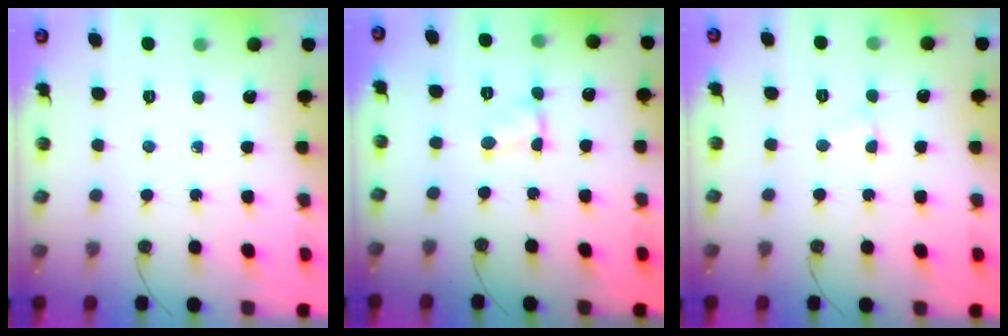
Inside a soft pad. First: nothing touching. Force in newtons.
{"total": 1.4, "press": 1.4, "slide": 0.2}
{"total": 2.4, "press": 2.4, "slide": 0.5}